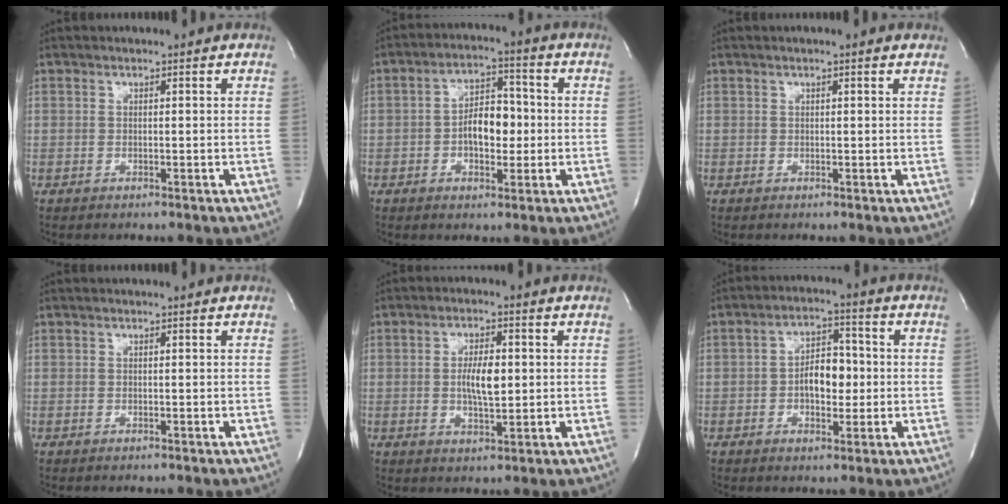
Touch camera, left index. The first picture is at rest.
{"total": 7.1, "force": [-0.9, 3.6, 6.0], "torque": [-0.104, 0.016, -0.017]}
{"total": 1.3, "force": [0.9, 0.1, 1.0], "torque": [-0.016, 0.011, 0.010]}
{"total": 0.0}
{"total": 5.5, "force": [0.2, 1.7, 5.2], "torque": [-0.096, 0.000, 0.005]}
{"total": 6.6, "force": [-0.7, 3.5, 5.6], "torque": [-0.093, 0.014, -0.013]}